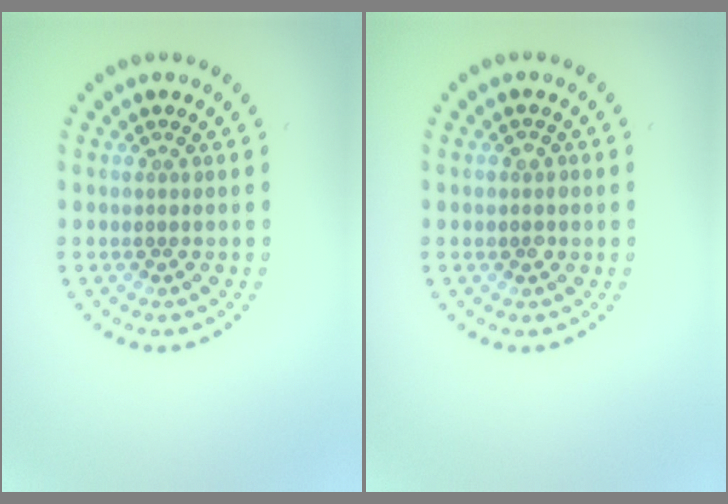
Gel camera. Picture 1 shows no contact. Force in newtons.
{"total": 1.2, "press": 1.2, "slide": 0.3}